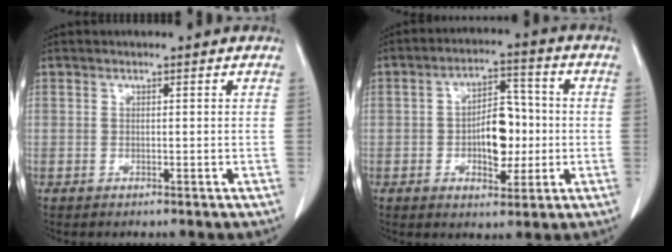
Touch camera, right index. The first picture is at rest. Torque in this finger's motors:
{"motor_torque": [0.24, 0.04, 0.18, 0.05]}